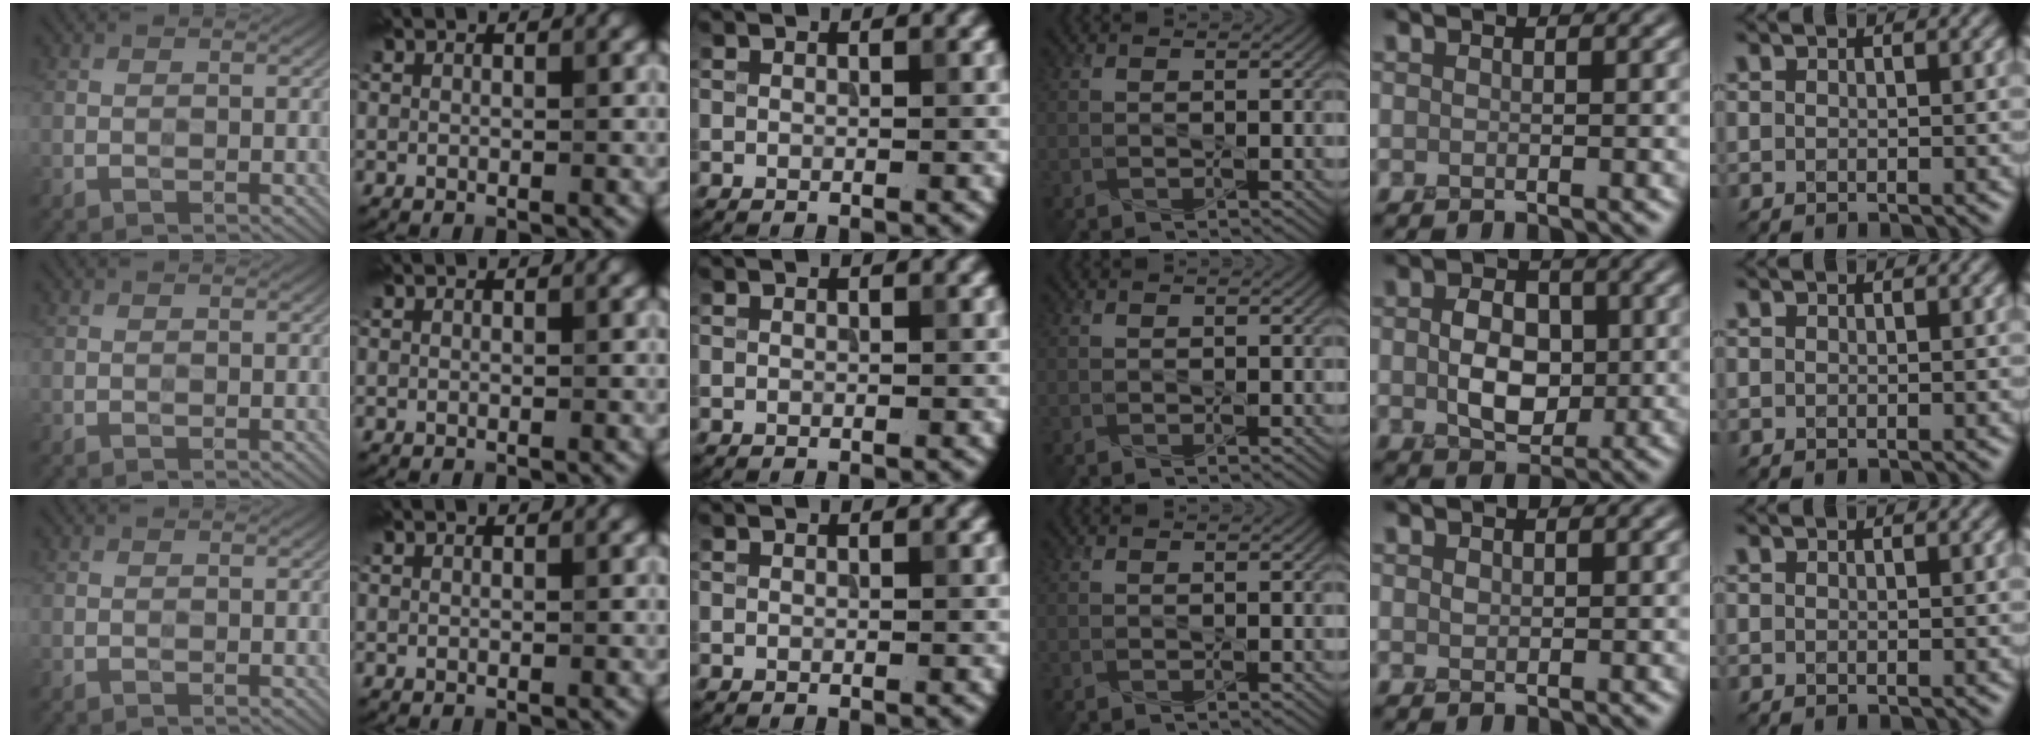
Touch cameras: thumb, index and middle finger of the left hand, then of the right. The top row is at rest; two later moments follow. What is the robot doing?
{"motion": "press", "object": "joystick"}